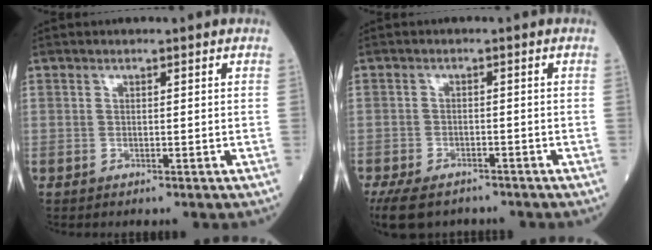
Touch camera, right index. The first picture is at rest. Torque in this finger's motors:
{"motor_torque": [0.22, -0.17, 0.10, 0.06]}